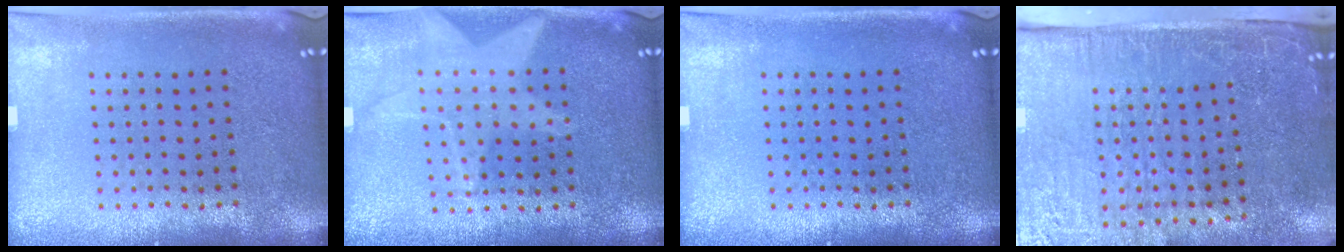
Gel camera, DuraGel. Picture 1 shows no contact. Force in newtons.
{"total": 0.6, "press": 0.5, "slide": 0.2}
{"total": 0.0}
{"total": 5.0, "press": 4.1, "slide": 2.8}